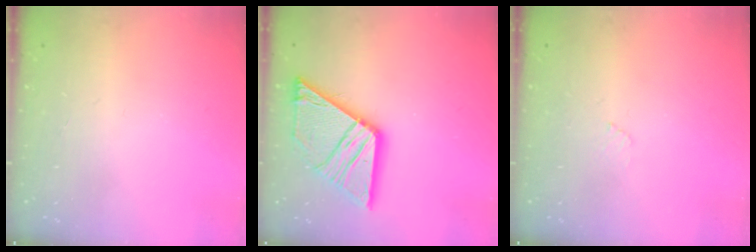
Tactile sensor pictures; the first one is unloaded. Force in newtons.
{"total": 18.9, "press": 18.8, "slide": 1.9}
{"total": 2.7, "press": 2.6, "slide": 0.5}